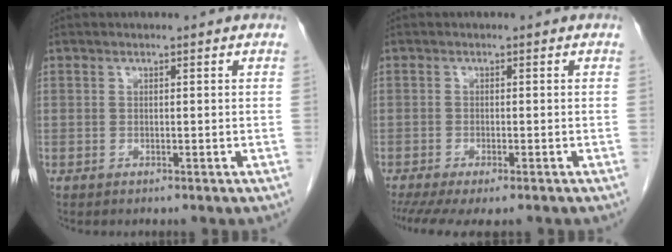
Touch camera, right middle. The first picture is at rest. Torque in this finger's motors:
{"motor_torque": [0.99, -0.65, 0.26, 0.06]}